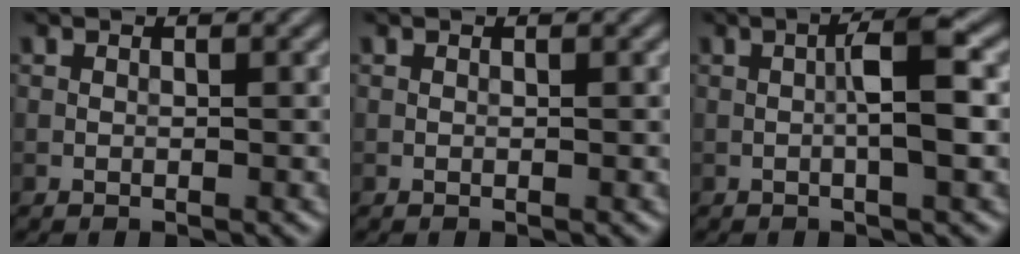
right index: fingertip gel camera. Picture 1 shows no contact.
{"total": 0.0}
{"total": 3.7, "force": [-0.1, 0.4, 3.7], "torque": [-0.064, 0.010, -0.004]}